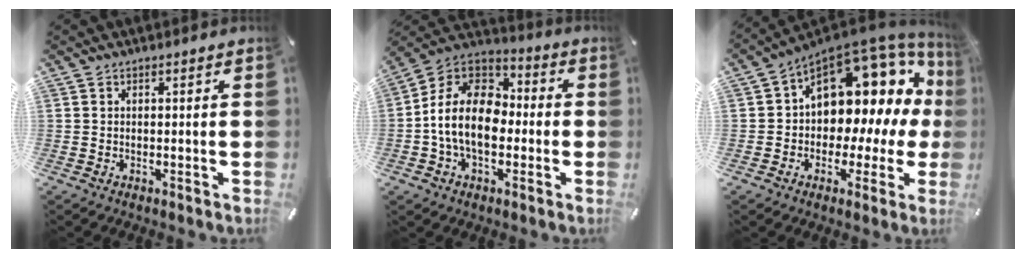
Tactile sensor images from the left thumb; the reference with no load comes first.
{"total": 15.3, "force": [-2.8, 10.9, 10.4], "torque": [-0.230, 0.024, -0.053]}
{"total": 13.9, "force": [5.6, 9.4, 8.5], "torque": [-0.111, -0.064, 0.091]}